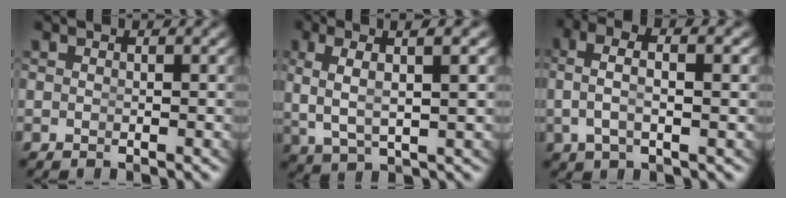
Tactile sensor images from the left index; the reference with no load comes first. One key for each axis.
{"total": 5.7, "fx": 1.8, "fy": 2.0, "fz": 5.0, "tx": -0.088, "ty": 0.013, "tz": 0.037}
{"total": 4.4, "fx": 0.8, "fy": 1.8, "fz": 3.9, "tx": -0.077, "ty": 0.002, "tz": 0.015}